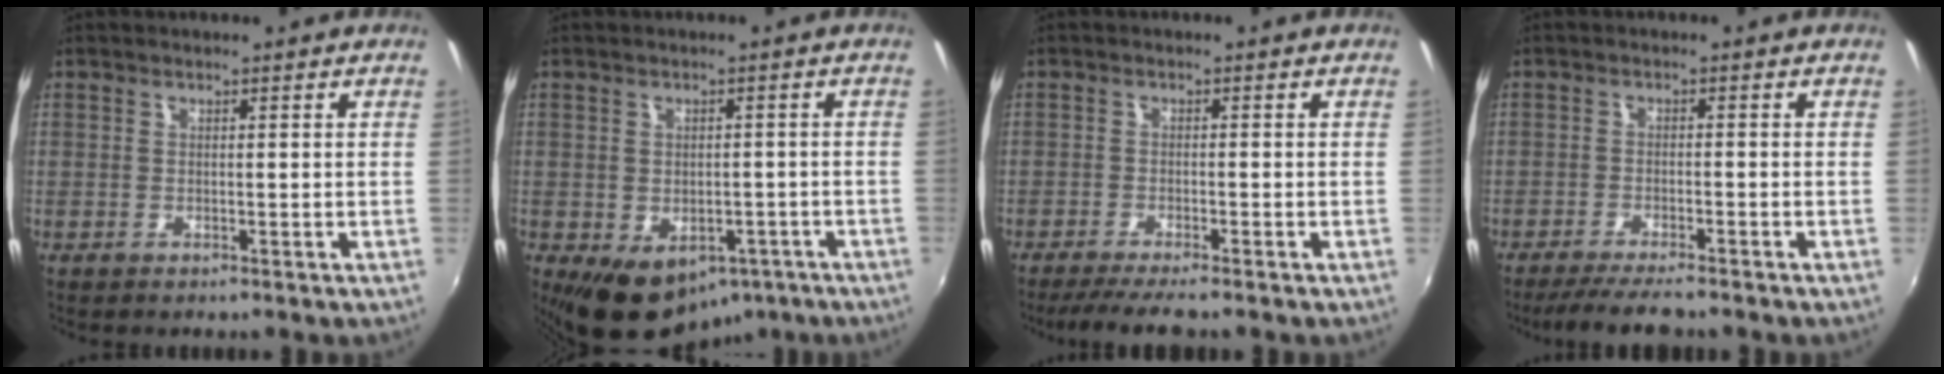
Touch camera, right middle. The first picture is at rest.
{"total": 11.0, "force": [-5.8, 7.5, 5.6], "torque": [-0.102, -0.011, -0.060]}
{"total": 5.7, "force": [-4.8, -0.3, 3.1], "torque": [-0.066, -0.019, -0.079]}
{"total": 6.7, "force": [-5.8, 0.4, 3.4], "torque": [-0.079, -0.019, -0.097]}